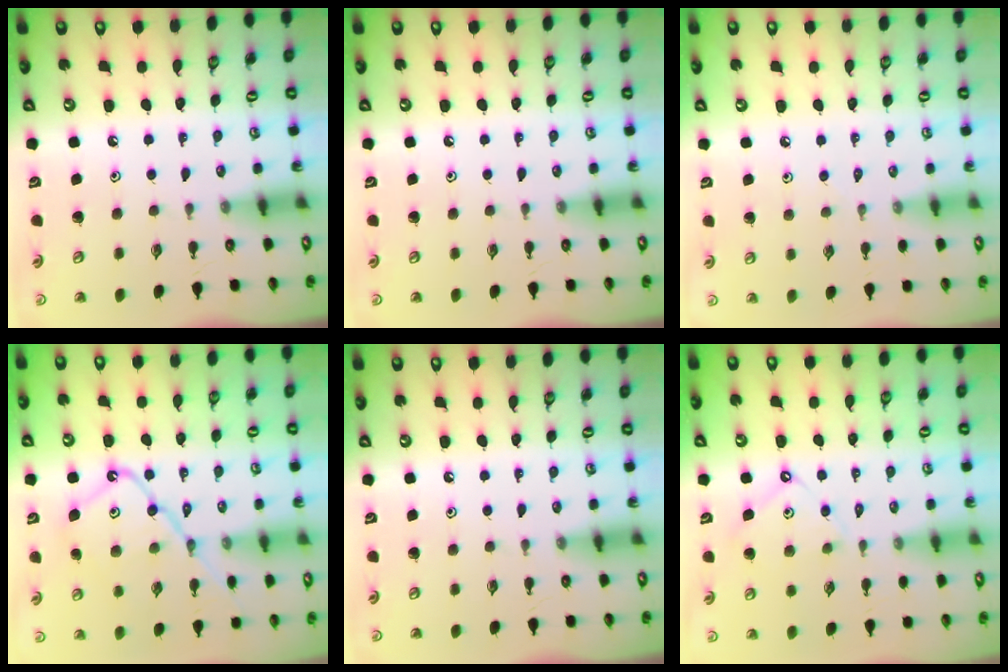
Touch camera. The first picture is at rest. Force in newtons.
{"total": 0.0}
{"total": 3.1, "press": 3.1, "slide": 0.6}
{"total": 14.9, "press": 14.9, "slide": 1.4}
{"total": 0.0}
{"total": 8.1, "press": 8.0, "slide": 0.9}